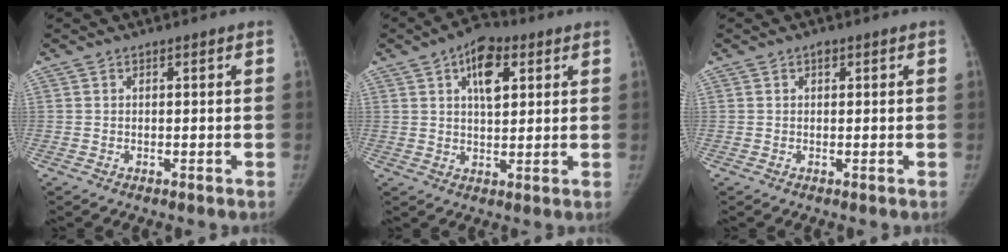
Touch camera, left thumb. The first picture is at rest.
{"total": 8.7, "force": [3.5, 4.7, 6.4], "torque": [-0.075, -0.002, 0.049]}
{"total": 1.0, "force": [0.4, 0.8, 0.5], "torque": [0.001, 0.001, 0.002]}